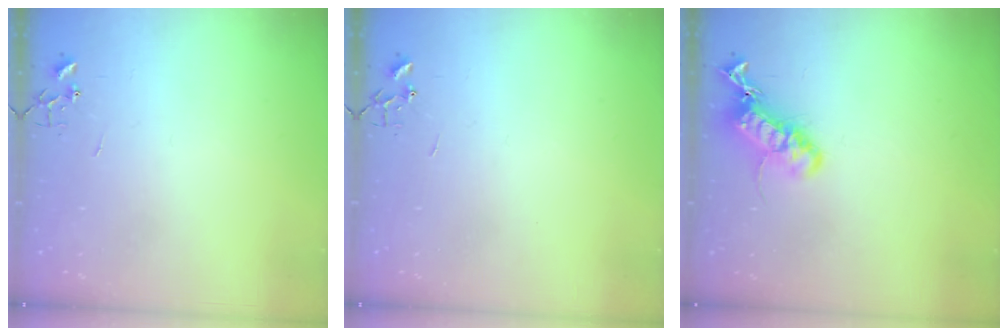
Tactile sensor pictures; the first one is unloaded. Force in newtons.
{"total": 0.0}
{"total": 16.7, "press": 16.6, "slide": 1.2}